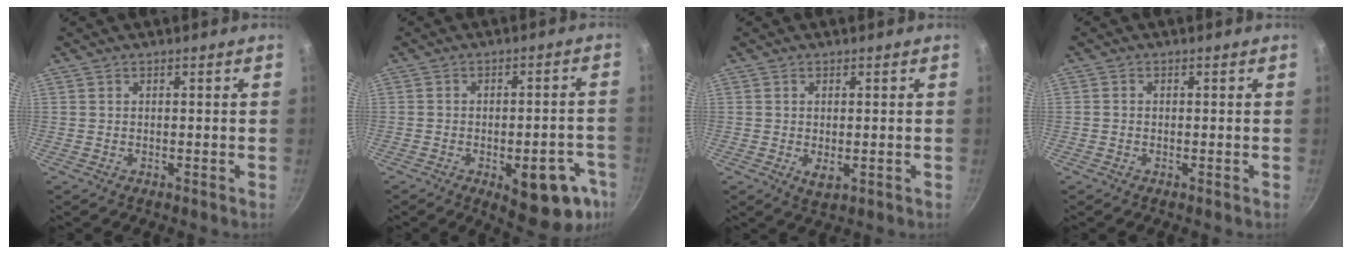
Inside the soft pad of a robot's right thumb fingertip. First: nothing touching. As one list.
[{"total": 15.0, "force": [-6.3, 6.6, 11.8], "torque": [-0.092, 0.021, -0.075]}, {"total": 2.8, "force": [-0.4, 1.4, 2.4], "torque": [-0.040, -0.010, -0.001]}, {"total": 0.6, "force": [-0.2, 0.5, 0.2], "torque": [-0.004, 0.002, -0.005]}]